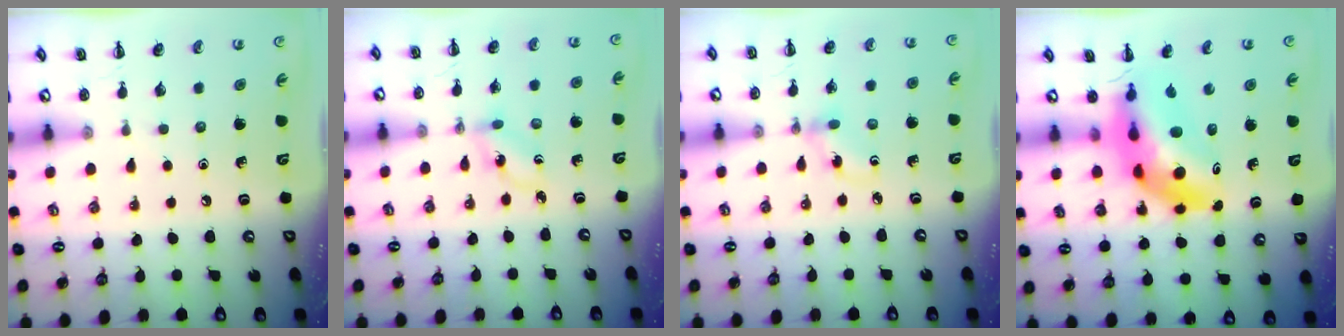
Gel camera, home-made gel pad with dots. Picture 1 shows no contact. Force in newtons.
{"total": 1.2, "press": 1.1, "slide": 0.5}
{"total": 2.8, "press": 2.6, "slide": 1.0}
{"total": 12.2, "press": 11.6, "slide": 3.7}